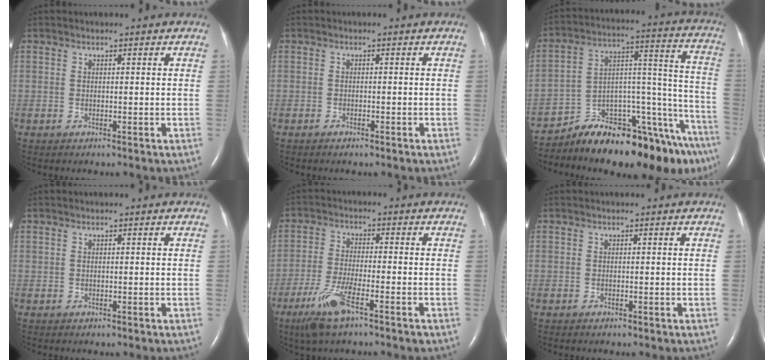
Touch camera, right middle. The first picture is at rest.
{"total": 0.9, "force": [-0.7, 0.3, 0.5], "torque": [-0.015, -0.002, -0.008]}
{"total": 22.2, "force": [-18.6, 3.3, 11.7], "torque": [-0.091, 0.044, -0.281]}
{"total": 0.0}
{"total": 8.2, "force": [-4.8, 0.9, 6.6], "torque": [-0.144, -0.019, -0.091]}
{"total": 0.0}